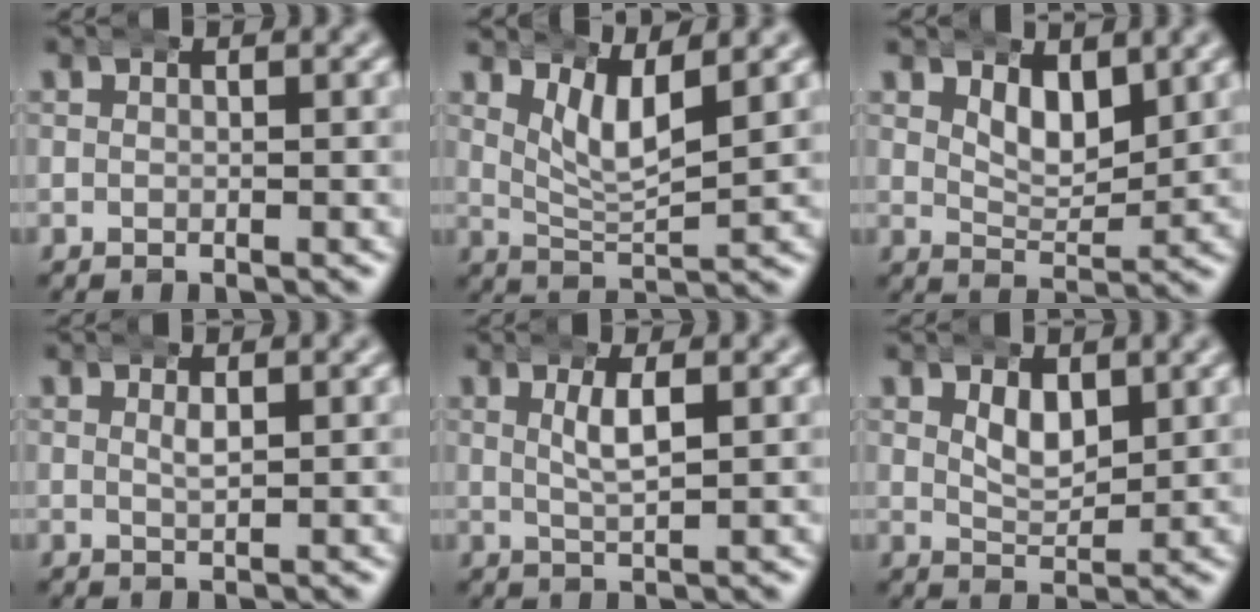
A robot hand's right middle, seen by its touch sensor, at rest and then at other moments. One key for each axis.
{"total": 4.2, "fx": 2.5, "fy": 1.1, "fz": 3.2, "tx": -0.058, "ty": -0.011, "tz": 0.049}
{"total": 3.5, "fx": 2.3, "fy": 1.5, "fz": 2.1, "tx": -0.029, "ty": -0.017, "tz": 0.045}
{"total": 1.4, "fx": 0.6, "fy": 0.4, "fz": 1.3, "tx": -0.018, "ty": -0.003, "tz": 0.012}
{"total": 2.5, "fx": 0.8, "fy": 0.2, "fz": 2.3, "tx": -0.045, "ty": -0.001, "tz": 0.019}
{"total": 2.9, "fx": 1.4, "fy": 1.5, "fz": 2.0, "tx": -0.033, "ty": -0.013, "tz": 0.030}